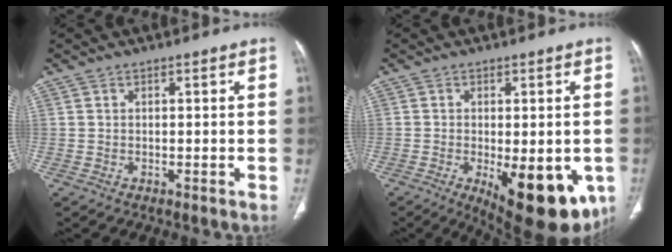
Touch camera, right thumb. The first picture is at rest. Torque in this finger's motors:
{"motor_torque": [1.71, 2.27, 0.16, -0.01, 0.38]}